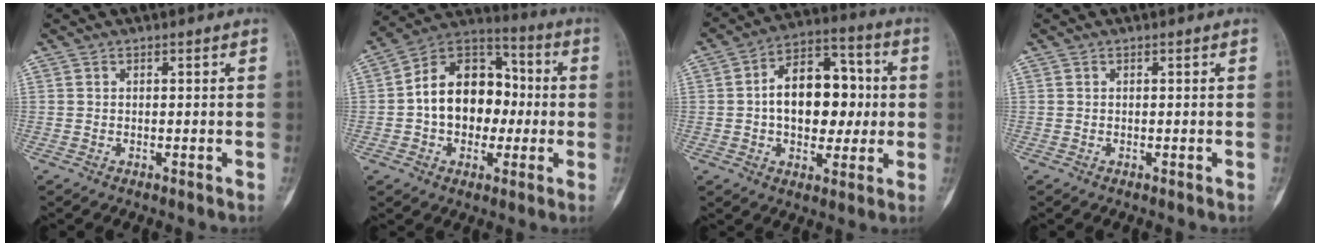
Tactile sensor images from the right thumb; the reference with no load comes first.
{"total": 16.7, "force": [-0.4, 12.2, 11.4], "torque": [-0.136, 0.037, -0.015]}
{"total": 15.9, "force": [0.5, 10.2, 12.1], "torque": [-0.139, 0.029, 0.003]}
{"total": 0.0}